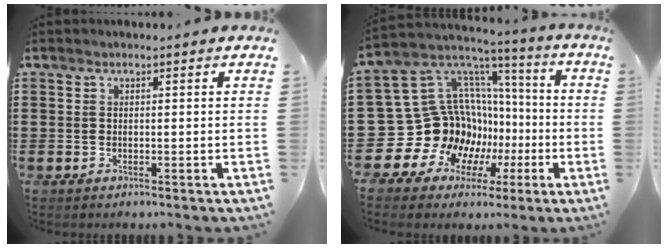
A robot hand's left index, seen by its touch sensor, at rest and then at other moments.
{"total": 17.3, "force": [-3.0, 15.5, 7.1], "torque": [-0.183, -0.043, 0.004]}